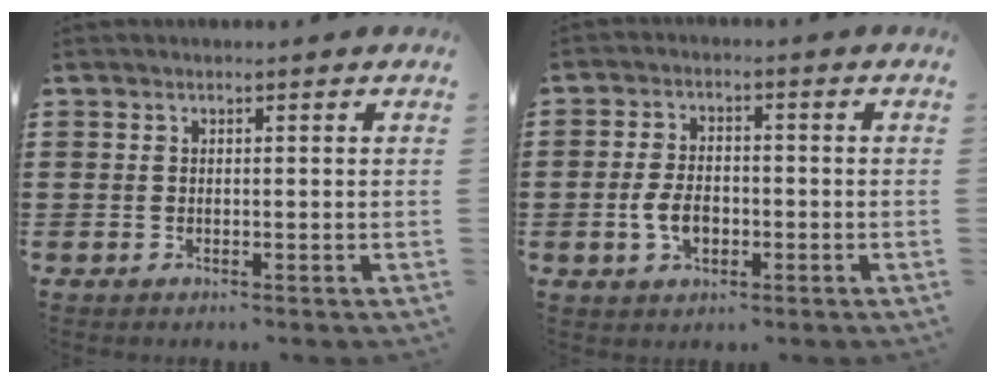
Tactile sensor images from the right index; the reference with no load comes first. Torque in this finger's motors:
{"motor_torque": [1.02, -0.43, 0.55, 0.15]}